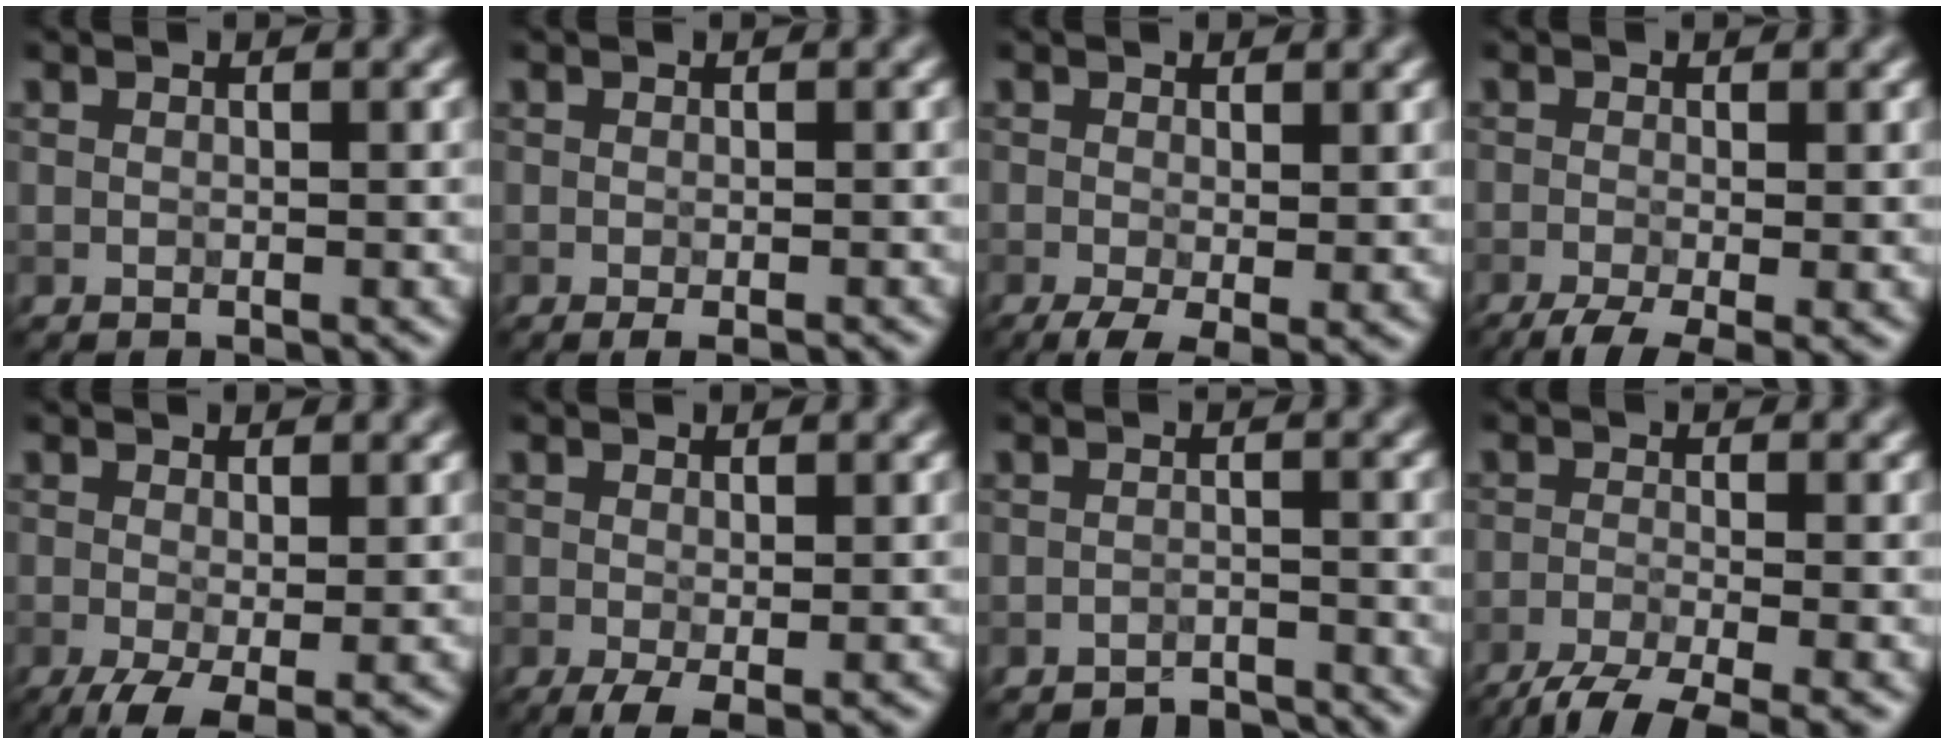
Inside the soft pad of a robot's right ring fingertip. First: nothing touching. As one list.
[{"total": 1.7, "force": [-1.0, 0.3, 1.3], "torque": [-0.014, 0.000, -0.014]}, {"total": 4.0, "force": [-1.3, 1.3, 3.6], "torque": [-0.065, -0.013, -0.023]}, {"total": 5.1, "force": [-2.7, 1.4, 4.1], "torque": [-0.066, -0.011, -0.047]}, {"total": 3.9, "force": [-1.5, 1.1, 3.4], "torque": [-0.069, -0.012, -0.028]}, {"total": 2.1, "force": [-0.7, 0.4, 1.9], "torque": [-0.039, -0.009, -0.013]}, {"total": 2.6, "force": [-2.6, 0.3, 0.3], "torque": [0.002, 0.003, -0.040]}, {"total": 6.1, "force": [-4.4, 1.2, 3.9], "torque": [-0.059, -0.012, -0.089]}]